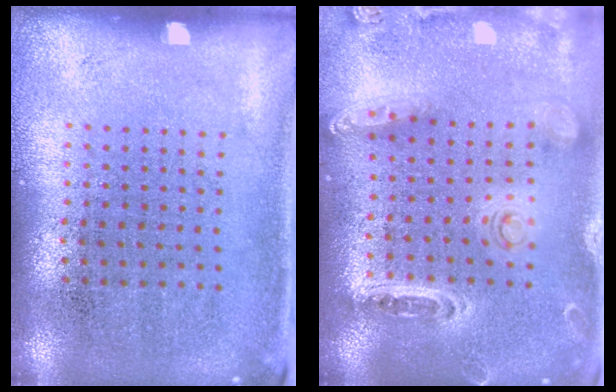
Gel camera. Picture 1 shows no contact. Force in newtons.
{"total": 1.3, "press": 1.3, "slide": 0.2}